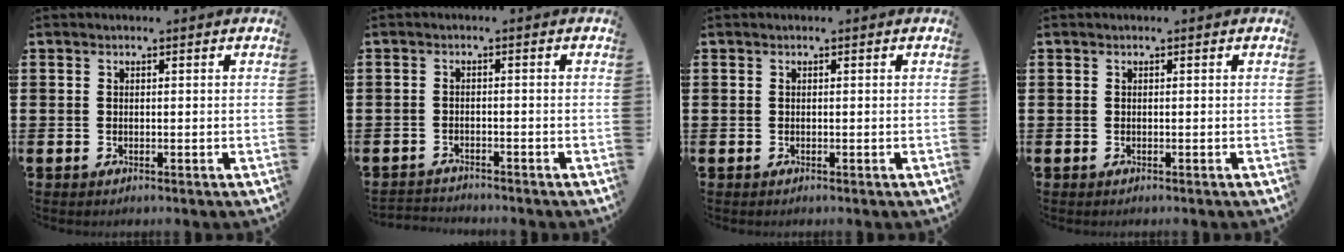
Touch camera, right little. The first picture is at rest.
{"total": 1.5, "force": [-1.5, 0.0, -0.2], "torque": [-0.001, 0.003, -0.033]}
{"total": 0.0}
{"total": 0.0}